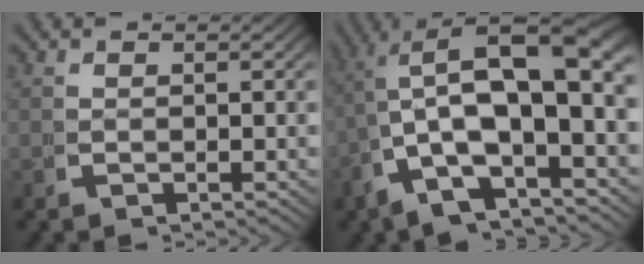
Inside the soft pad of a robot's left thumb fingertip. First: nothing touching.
{"total": 12.9, "force": [1.1, 7.3, 10.5], "torque": [-0.178, -0.015, 0.020]}